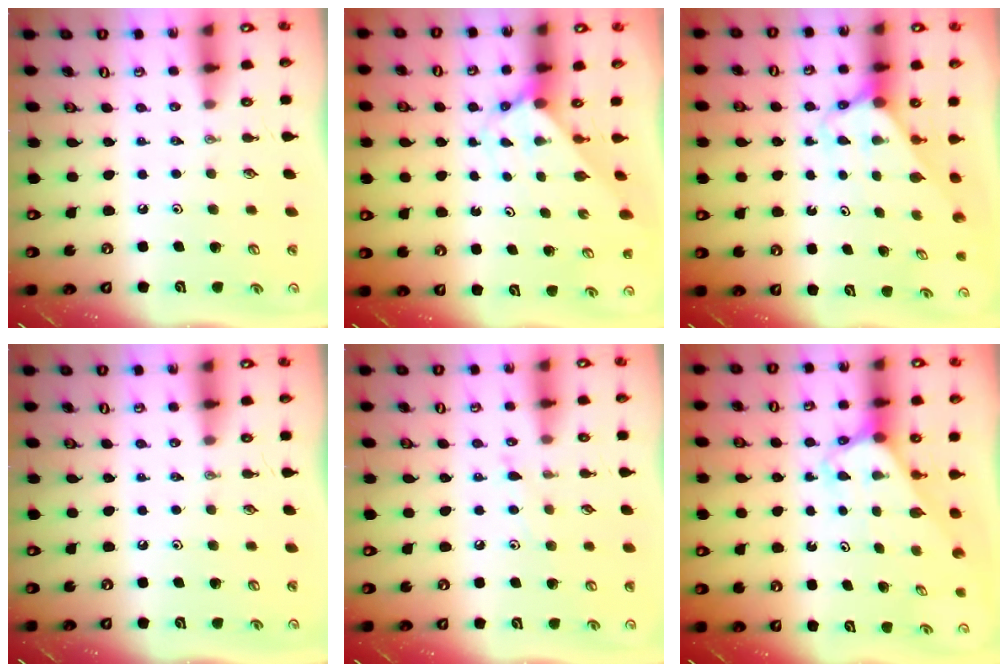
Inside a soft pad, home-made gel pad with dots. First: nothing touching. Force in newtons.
{"total": 2.3, "press": 2.3, "slide": 0.2}
{"total": 2.5, "press": 2.5, "slide": 0.2}
{"total": 0.0}
{"total": 6.8, "press": 6.8, "slide": 0.6}
{"total": 2.8, "press": 2.8, "slide": 0.2}